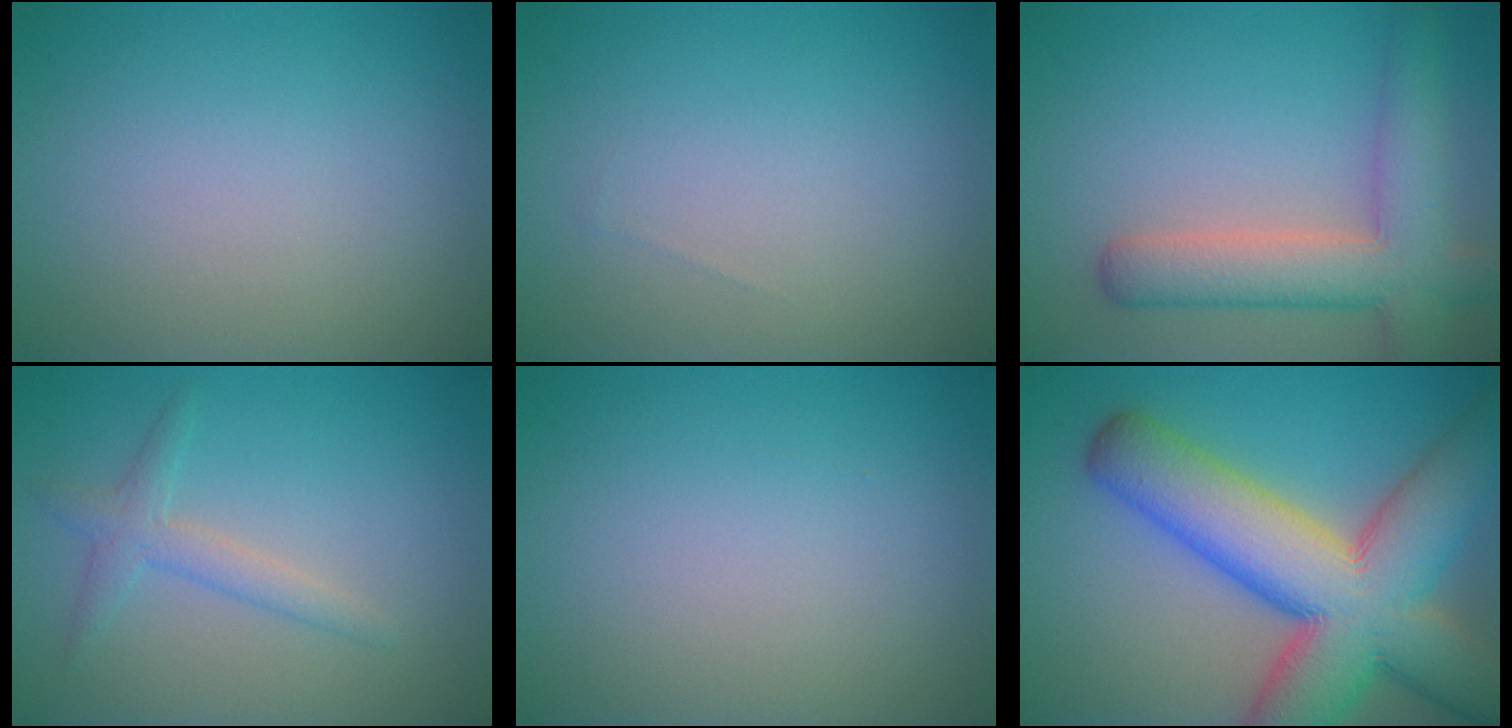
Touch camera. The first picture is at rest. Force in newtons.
{"total": 0.0}
{"total": 6.1, "press": 6.1, "slide": 0.5}
{"total": 2.2, "press": 2.2, "slide": 0.1}
{"total": 0.0}
{"total": 14.5, "press": 14.5, "slide": 0.7}